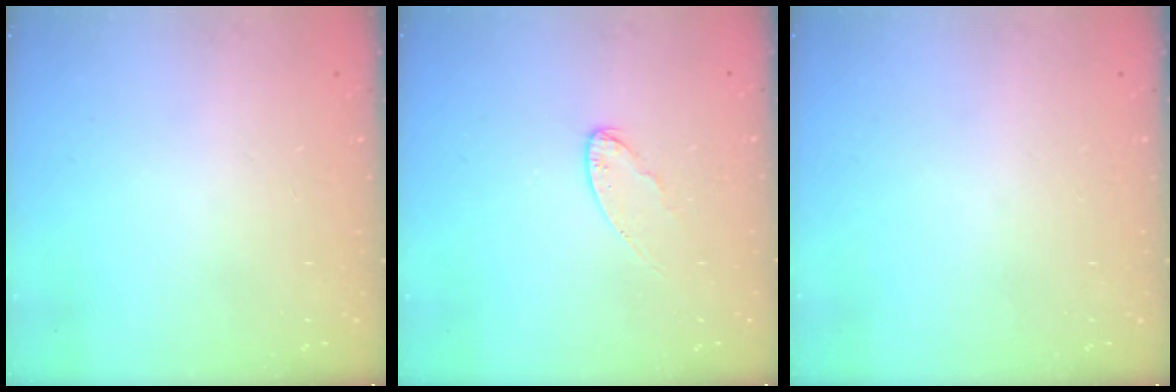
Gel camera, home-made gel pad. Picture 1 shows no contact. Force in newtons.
{"total": 5.4, "press": 5.4, "slide": 0.6}
{"total": 0.0}